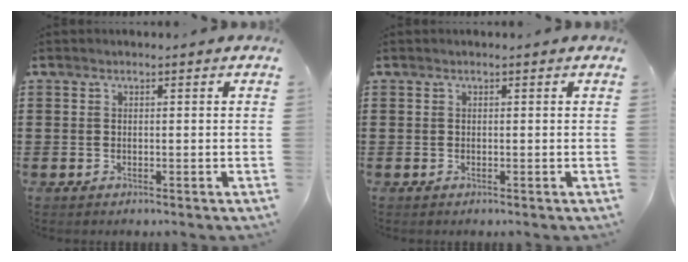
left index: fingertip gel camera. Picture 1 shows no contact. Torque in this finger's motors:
{"motor_torque": [0.00, 0.00, 0.00, 0.00]}